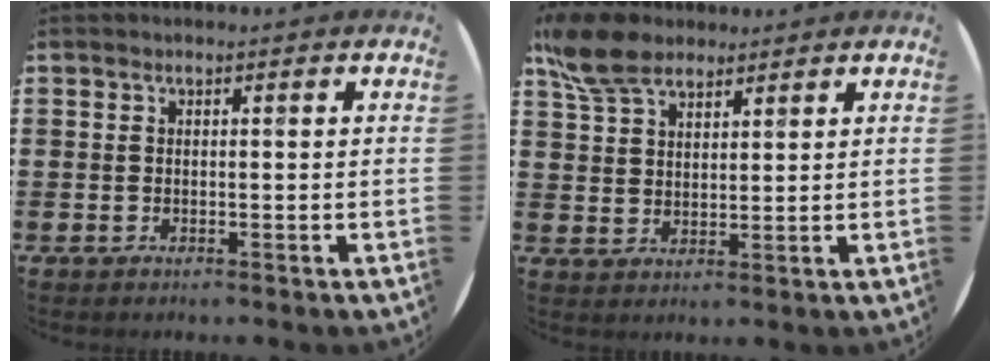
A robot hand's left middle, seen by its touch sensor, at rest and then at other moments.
{"total": 7.3, "force": [5.8, 3.3, 3.1], "torque": [-0.071, -0.005, 0.108]}